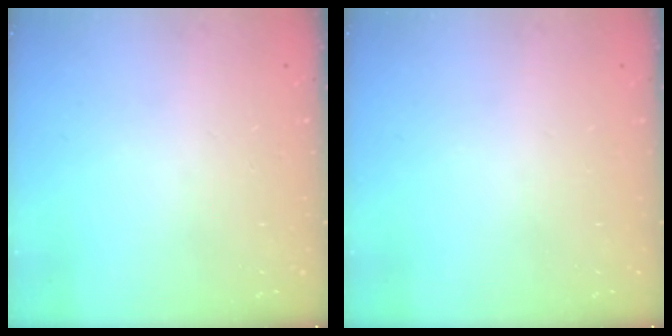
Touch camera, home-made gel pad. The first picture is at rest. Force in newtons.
{"total": 0.0}